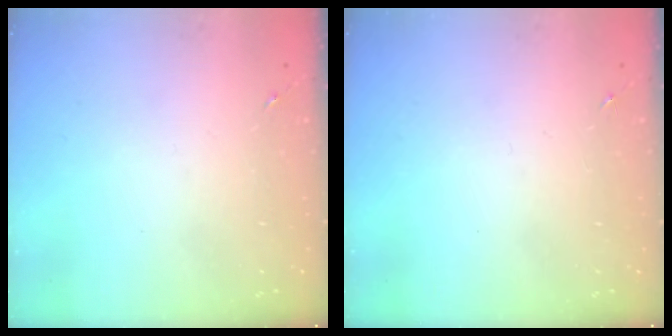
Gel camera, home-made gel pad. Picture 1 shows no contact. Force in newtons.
{"total": 0.0}